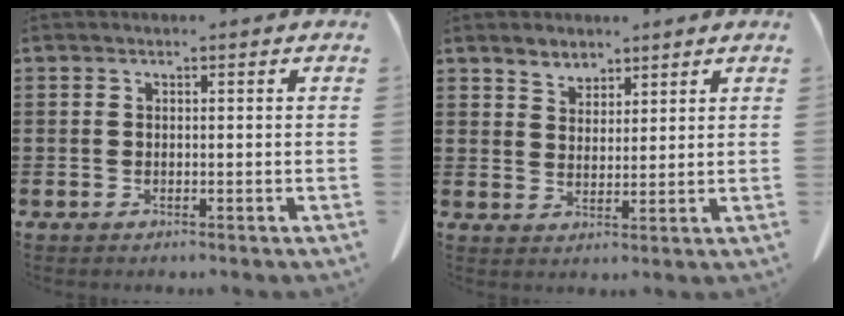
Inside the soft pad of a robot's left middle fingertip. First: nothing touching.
{"total": 3.2, "force": [2.8, 1.5, 0.4], "torque": [-0.017, 0.001, 0.053]}